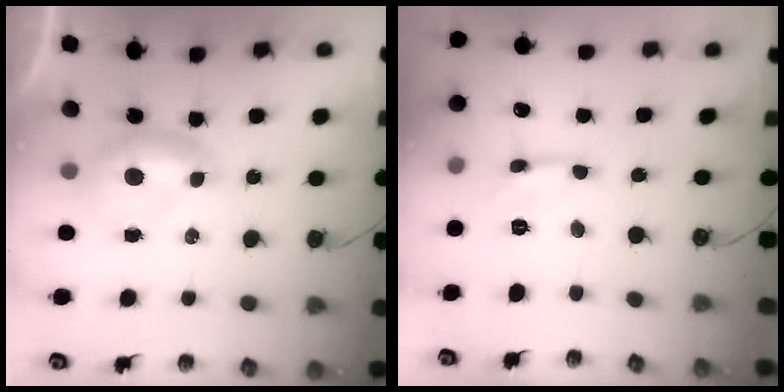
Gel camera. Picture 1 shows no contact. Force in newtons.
{"total": 0.7, "press": 0.6, "slide": 0.3}